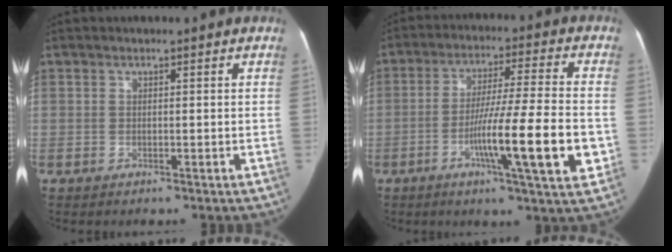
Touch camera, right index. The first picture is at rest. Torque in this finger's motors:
{"motor_torque": [0.82, -0.28, 0.37, 0.10]}